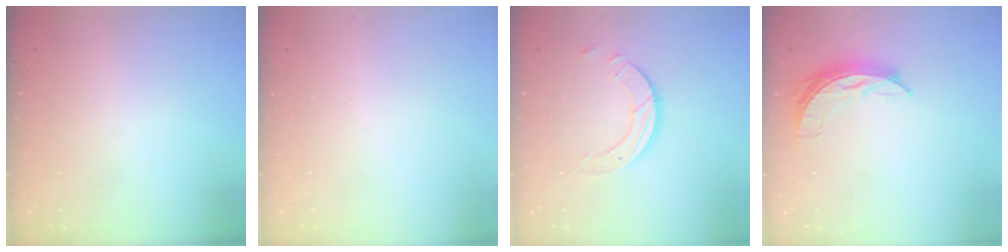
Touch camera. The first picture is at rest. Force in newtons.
{"total": 0.0}
{"total": 7.1, "press": 7.1, "slide": 0.7}
{"total": 7.6, "press": 7.5, "slide": 1.1}